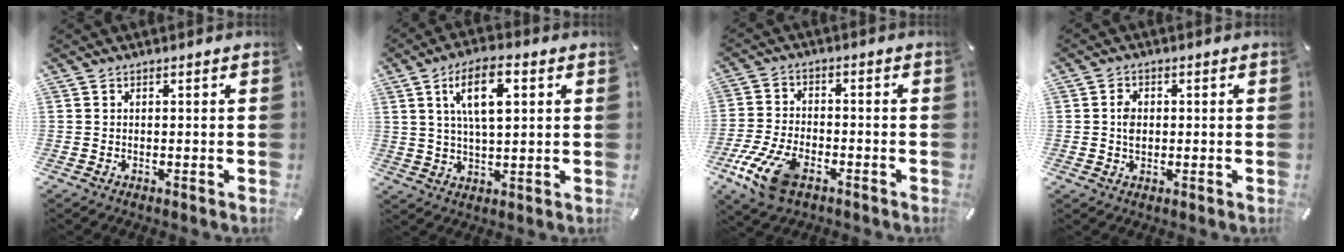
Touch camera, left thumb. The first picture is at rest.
{"total": 10.8, "force": [4.0, 4.7, 8.9], "torque": [-0.163, 0.000, 0.064]}
{"total": 11.1, "force": [-5.9, 5.8, 7.4], "torque": [-0.164, 0.018, -0.109]}
{"total": 3.5, "force": [0.1, 2.7, 2.3], "torque": [-0.053, 0.006, -0.002]}